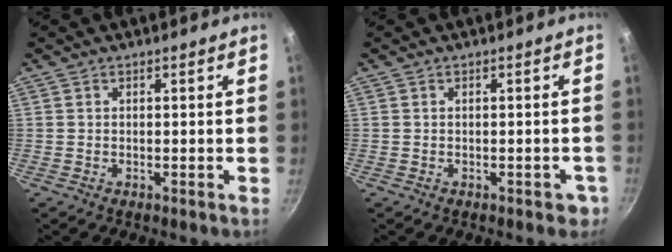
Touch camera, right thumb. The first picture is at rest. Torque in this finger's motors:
{"motor_torque": [0.54, 0.63, -0.20, 0.03, 0.11]}